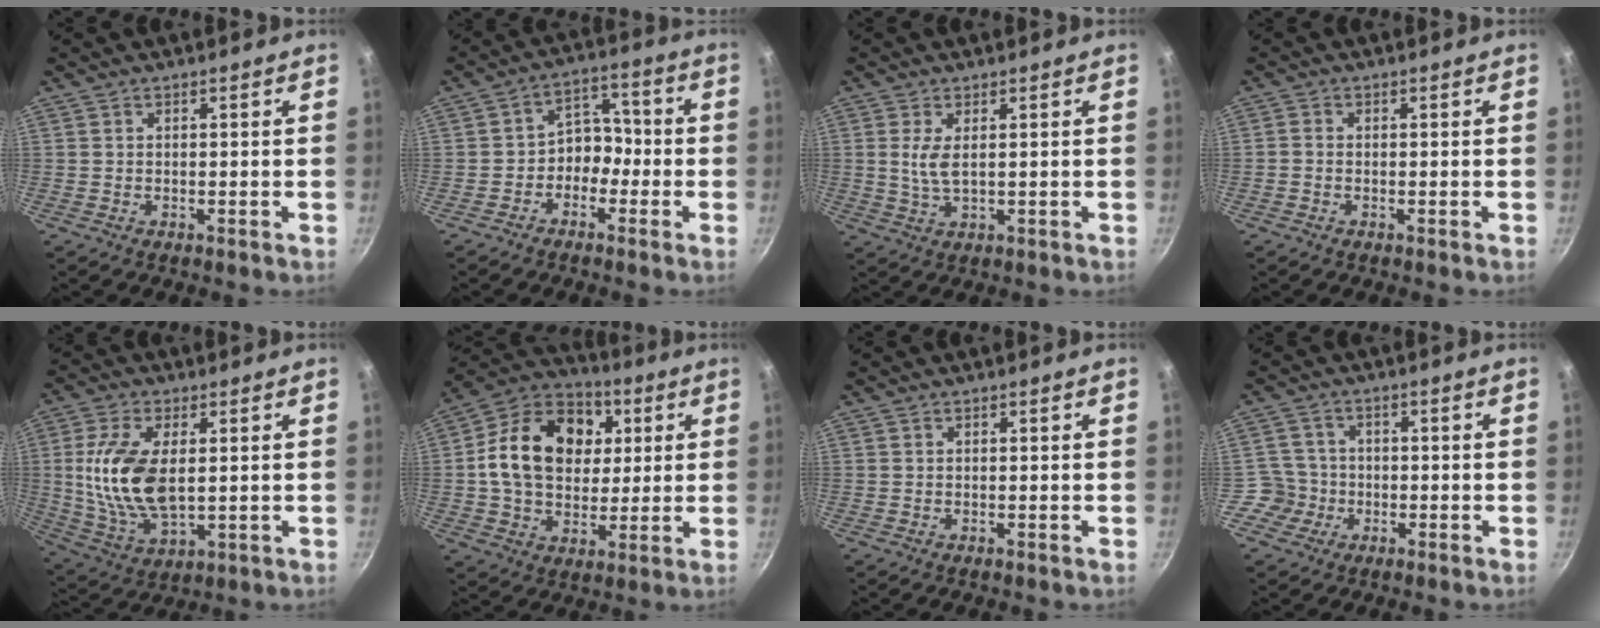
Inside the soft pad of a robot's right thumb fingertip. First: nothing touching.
{"total": 6.2, "force": [-2.3, 4.9, 3.2], "torque": [0.001, 0.043, -0.048]}
{"total": 4.0, "force": [0.8, 1.5, 3.6], "torque": [-0.077, -0.006, 0.020]}
{"total": 0.8, "force": [-0.5, 0.6, 0.4], "torque": [-0.009, 0.003, -0.014]}
{"total": 14.9, "force": [1.7, 7.7, 12.7], "torque": [-0.246, -0.008, 0.039]}
{"total": 20.2, "force": [3.7, 15.2, 12.8], "torque": [-0.188, 0.017, 0.053]}
{"total": 0.0}
{"total": 4.9, "force": [-1.8, 4.5, 0.2], "torque": [0.029, 0.023, -0.039]}